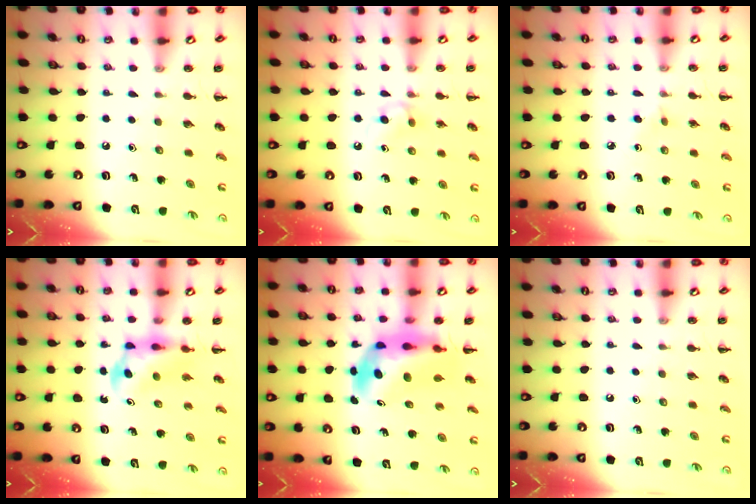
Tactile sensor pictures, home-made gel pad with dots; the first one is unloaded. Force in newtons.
{"total": 5.4, "press": 5.1, "slide": 1.7}
{"total": 1.8, "press": 1.6, "slide": 0.8}
{"total": 5.3, "press": 5.2, "slide": 0.9}
{"total": 9.6, "press": 9.2, "slide": 3.0}
{"total": 0.0}